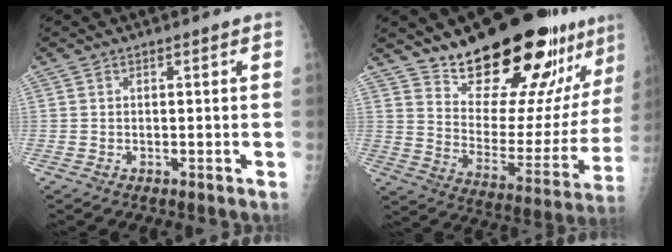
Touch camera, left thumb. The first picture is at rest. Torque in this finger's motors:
{"motor_torque": [1.14, 0.93, 1.49, -1.28, 0.18]}